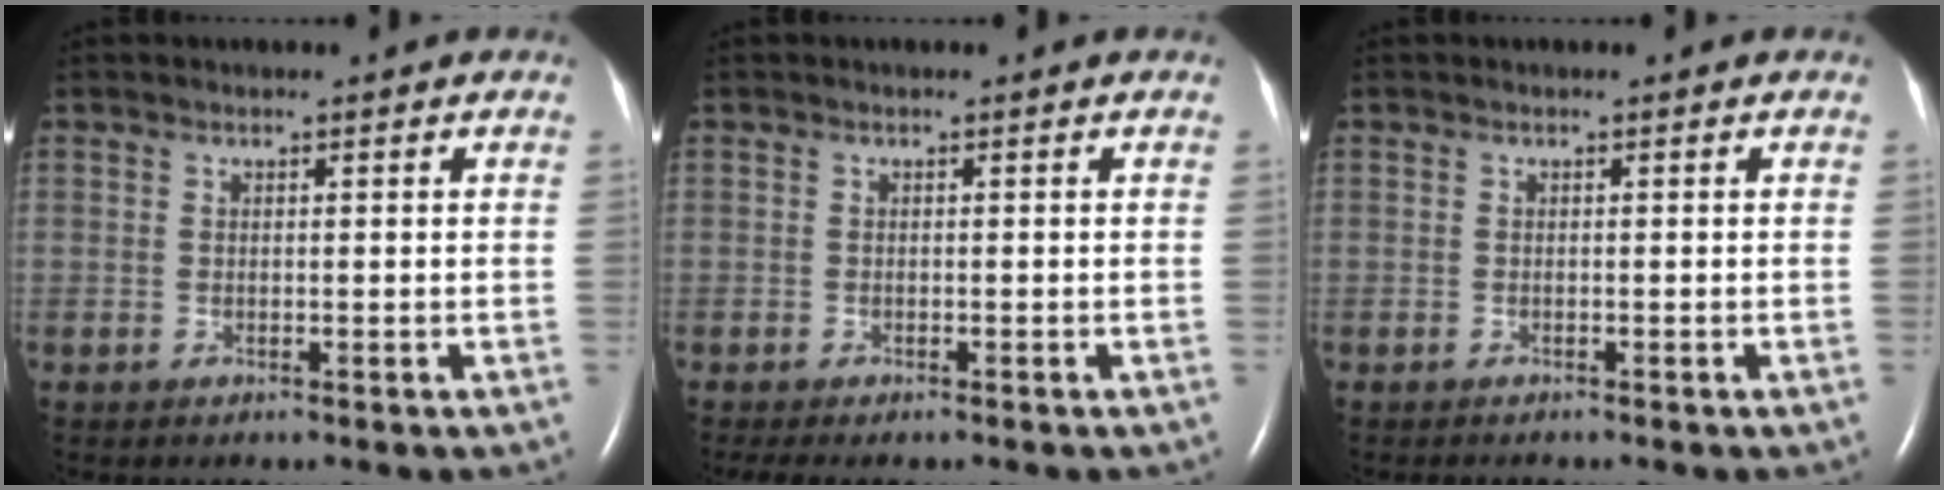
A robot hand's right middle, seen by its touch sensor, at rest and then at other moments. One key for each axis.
{"total": 3.5, "fx": -2.8, "fy": 1.1, "fz": 1.9, "tx": -0.028, "ty": -0.011, "tz": -0.037}
{"total": 0.8, "fx": -0.8, "fy": 0.1, "fz": 0.2, "tx": -0.008, "ty": -0.003, "tz": -0.009}